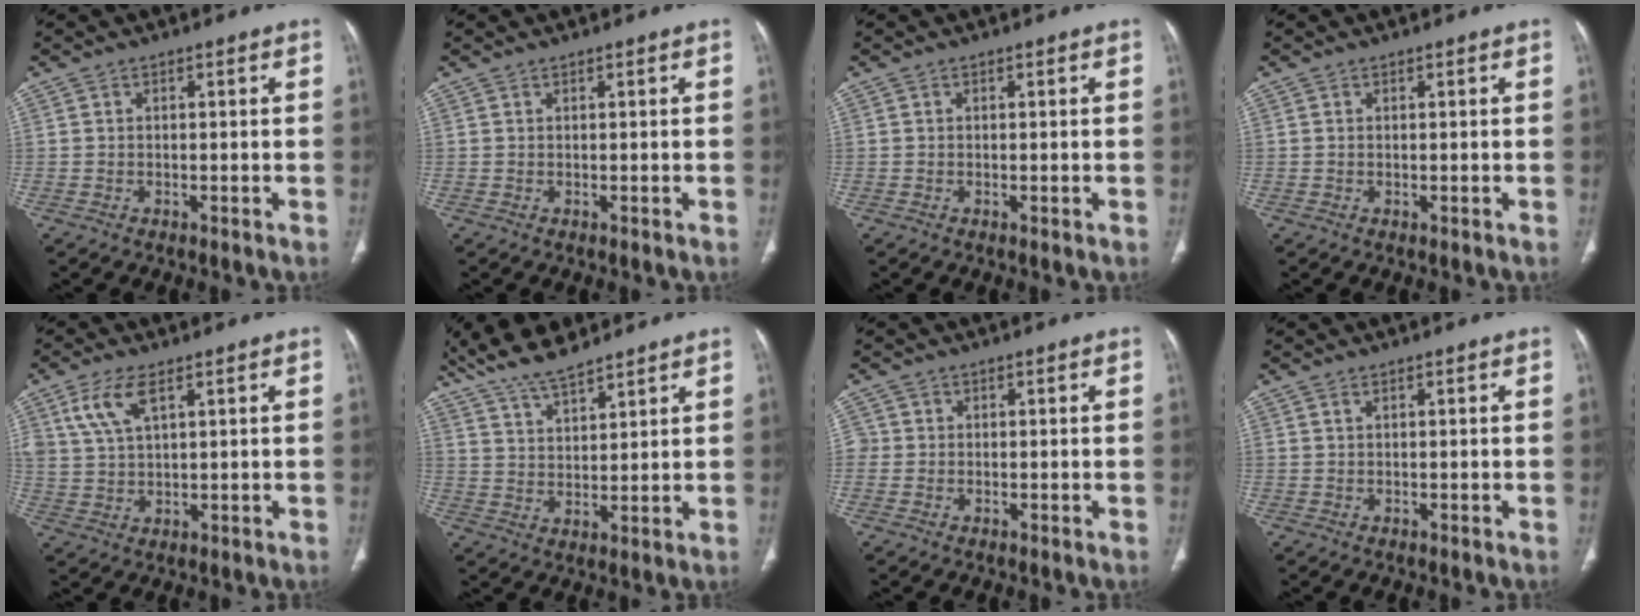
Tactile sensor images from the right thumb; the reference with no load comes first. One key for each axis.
{"total": 0.0}
{"total": 0.0}
{"total": 0.0}
{"total": 6.8, "fx": 3.4, "fy": 2.9, "fz": 5.1, "tx": -0.109, "ty": -0.008, "tz": 0.072}
{"total": 10.4, "fx": 8.6, "fy": 2.8, "fz": 5.1, "tx": -0.084, "ty": -0.033, "tz": 0.164}
{"total": 1.7, "fx": -0.1, "fy": 1.7, "fz": 0.3, "tx": 0.008, "ty": 0.006, "tz": -0.005}
{"total": 0.0}